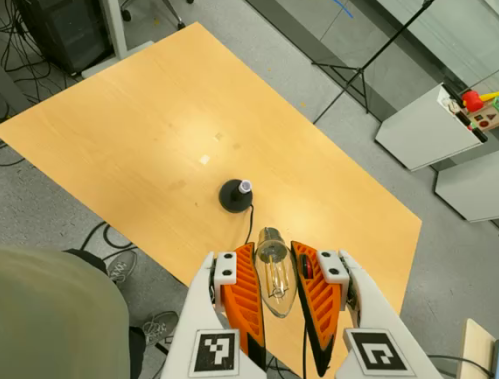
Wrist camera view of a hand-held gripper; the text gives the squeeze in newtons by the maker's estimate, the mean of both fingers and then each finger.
{"total": 20.7, "left": 22.6, "right": 18.8}